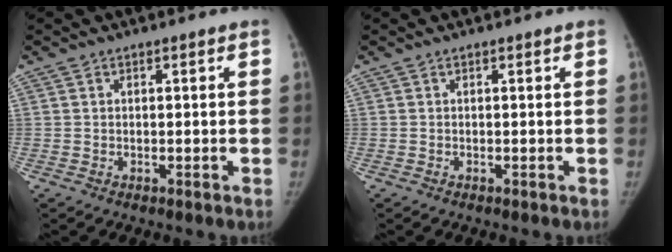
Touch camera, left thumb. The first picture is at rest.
{"total": 0.0}